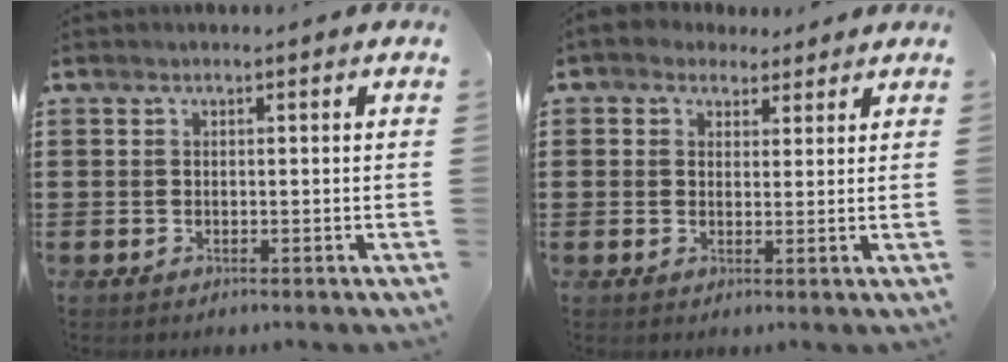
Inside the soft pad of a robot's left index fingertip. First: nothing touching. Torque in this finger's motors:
{"motor_torque": [1.28, -0.86, -0.08, -0.13]}